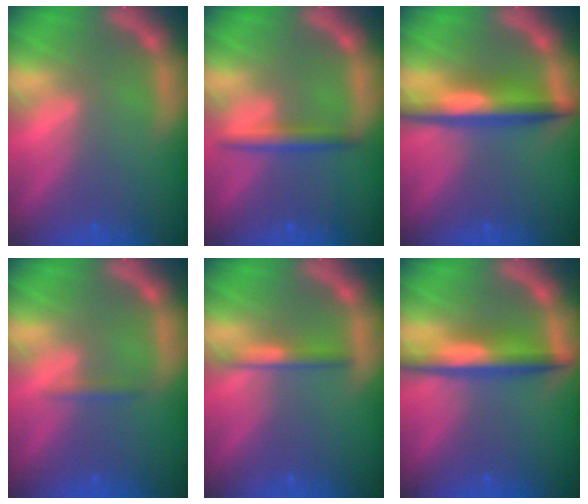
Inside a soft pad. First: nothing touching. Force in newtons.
{"total": 2.4}
{"total": 5.5}
{"total": 0.9}
{"total": 2.0}
{"total": 5.0}